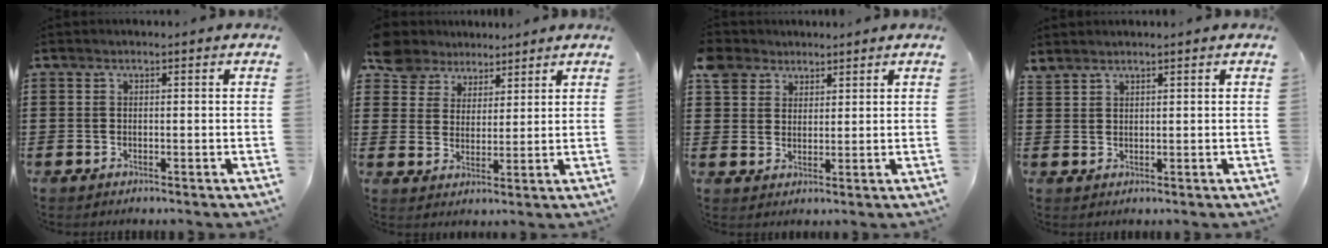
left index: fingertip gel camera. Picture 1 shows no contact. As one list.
[{"total": 5.8, "force": [4.8, 3.1, 0.5], "torque": [-0.039, -0.001, 0.093]}, {"total": 4.7, "force": [3.3, 3.3, 0.6], "torque": [-0.025, 0.008, 0.061]}, {"total": 1.6, "force": [1.6, 0.1, 0.2], "torque": [-0.006, -0.001, 0.031]}]